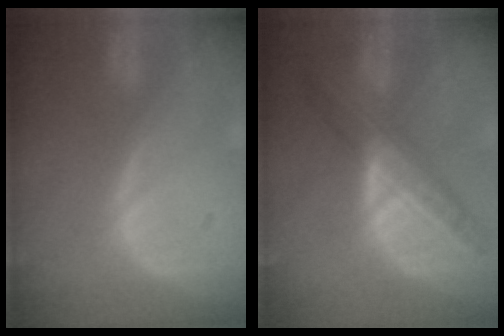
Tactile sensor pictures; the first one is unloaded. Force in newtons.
{"total": 8.4, "press": 7.5, "slide": 3.8}